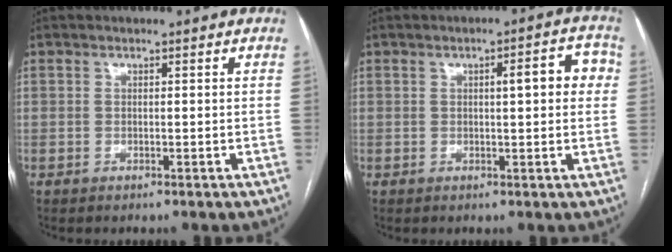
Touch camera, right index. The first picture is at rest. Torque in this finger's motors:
{"motor_torque": [0.22, 0.05, 0.14, 0.04]}